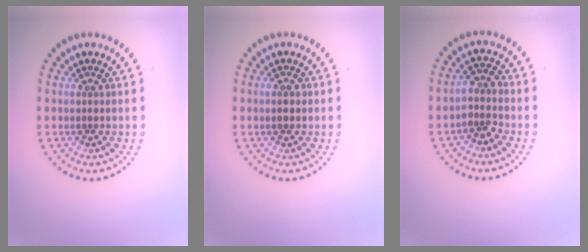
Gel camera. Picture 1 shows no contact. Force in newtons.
{"total": 1.7, "press": 1.7, "slide": 0.0}
{"total": 2.0, "press": 1.6, "slide": 1.2}